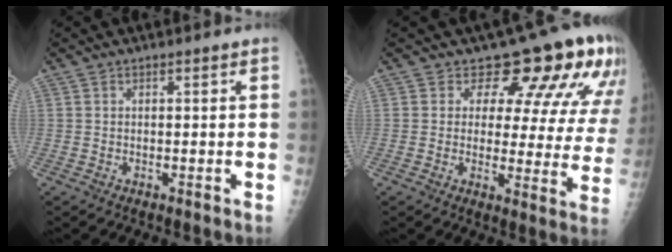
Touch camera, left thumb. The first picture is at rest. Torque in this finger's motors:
{"motor_torque": [0.28, 0.46, -0.02, -0.33, 0.04]}